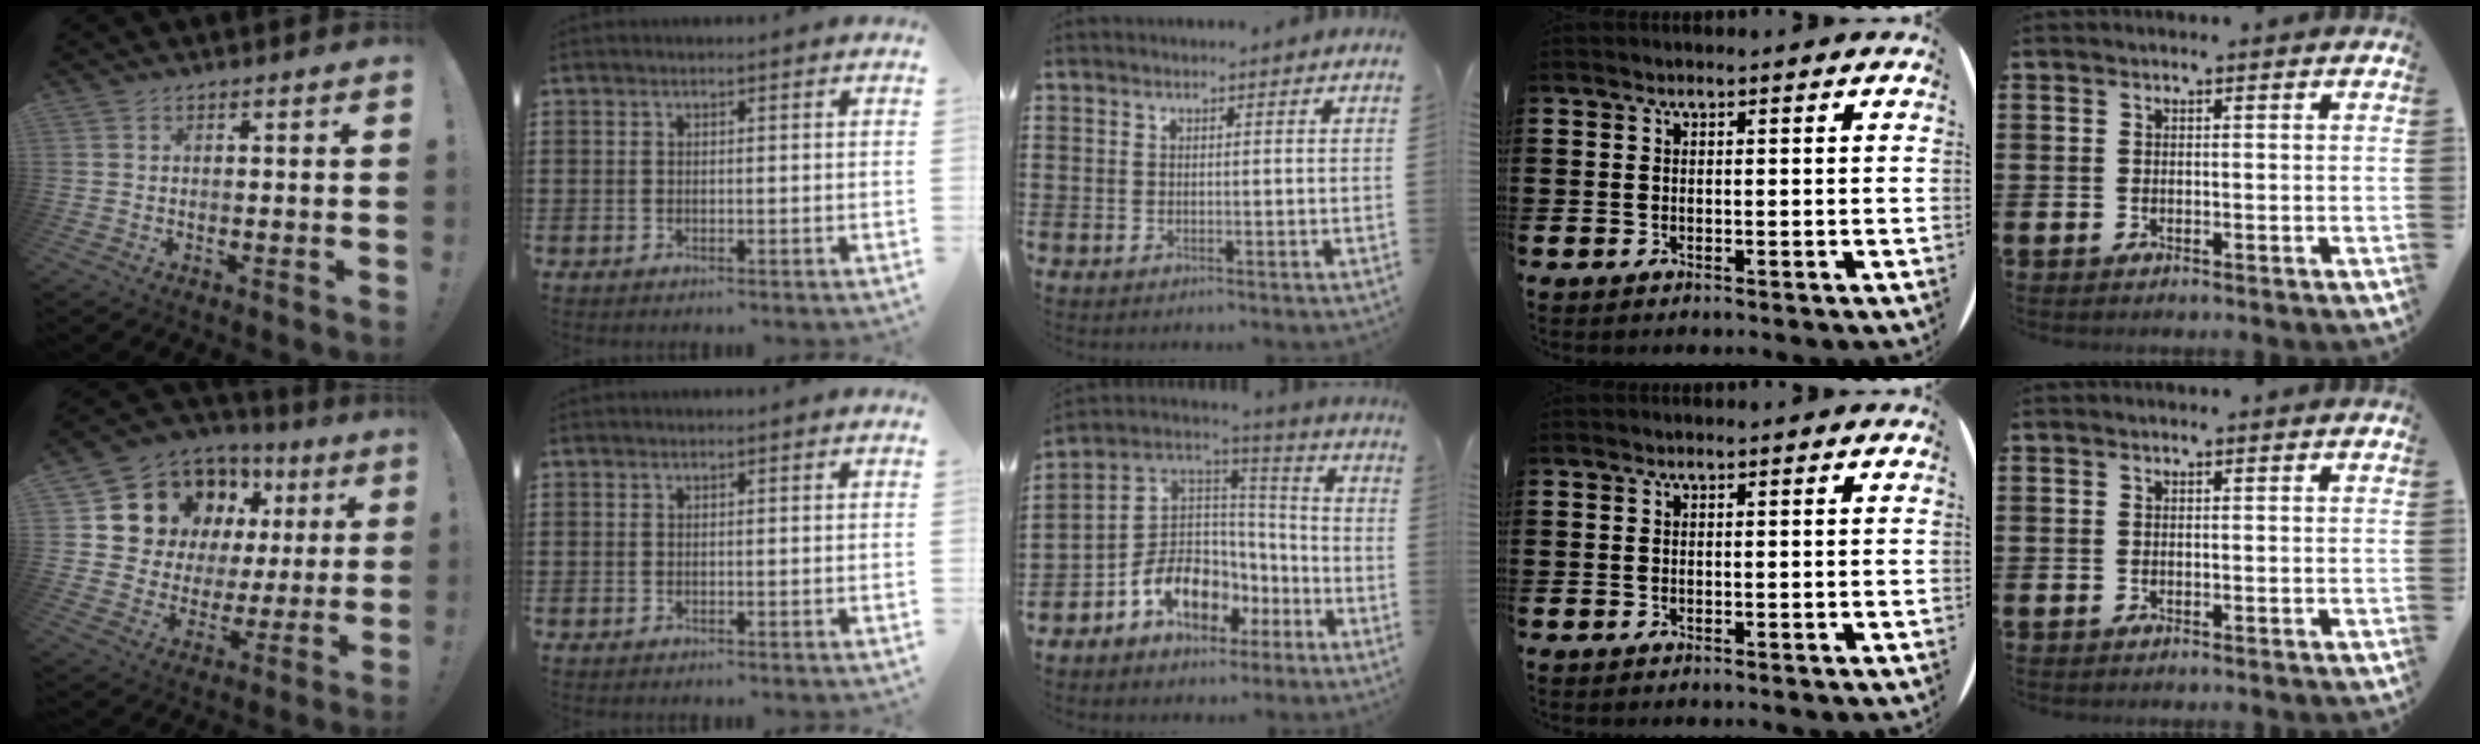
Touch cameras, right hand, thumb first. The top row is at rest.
{"thumb": {"total": 11.7, "force": [7.8, 7.7, 4.1], "torque": [-0.067, -0.073, 0.152]}, "middle": {"total": 9.8, "force": [-5.5, 6.9, 4.3], "torque": [-0.106, 0.006, -0.104]}}